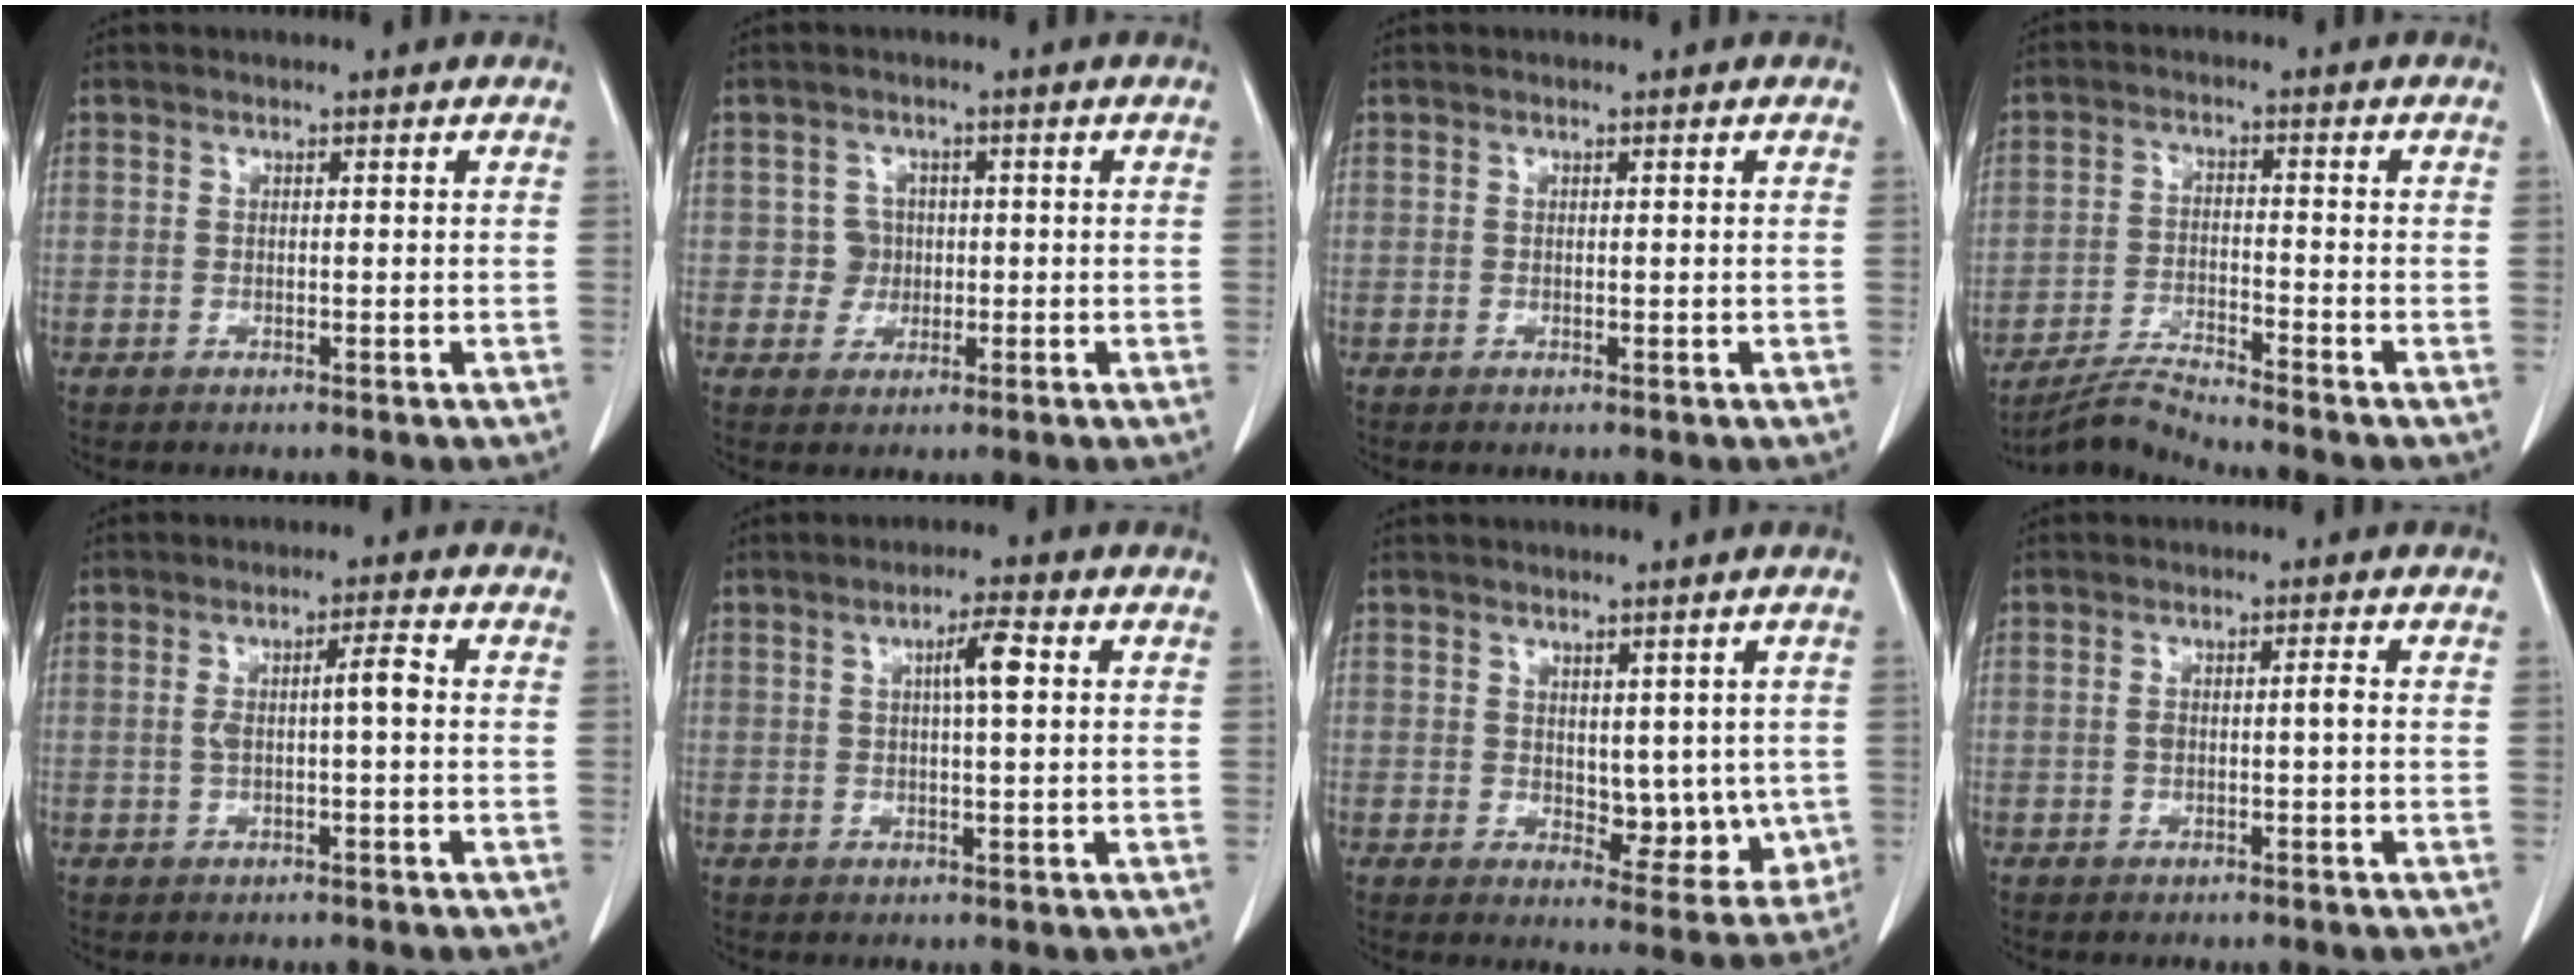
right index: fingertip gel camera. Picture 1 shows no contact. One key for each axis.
{"total": 2.8, "fx": 0.0, "fy": 2.8, "fz": 0.2, "tx": 0.005, "ty": 0.008, "tz": 0.000}
{"total": 0.0}
{"total": 5.5, "fx": -5.2, "fy": -2.0, "fz": 0.4, "tx": -0.019, "ty": -0.018, "tz": -0.099}
{"total": 4.0, "fx": 0.1, "fy": 0.4, "fz": 4.0, "tx": -0.076, "ty": 0.012, "tz": 0.003}
{"total": 4.1, "fx": 0.9, "fy": 0.2, "fz": 3.9, "tx": -0.067, "ty": 0.005, "tz": 0.015}
{"total": 6.9, "fx": 0.3, "fy": 4.2, "fz": 5.5, "tx": -0.048, "ty": -0.007, "tz": 0.017}
{"total": 2.0, "fx": -0.2, "fy": 0.2, "fz": 1.9, "tx": -0.041, "ty": 0.004, "tz": 0.000}